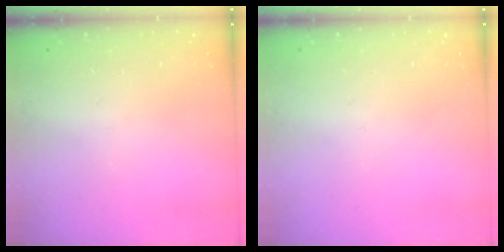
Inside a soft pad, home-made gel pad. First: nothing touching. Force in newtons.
{"total": 0.0}